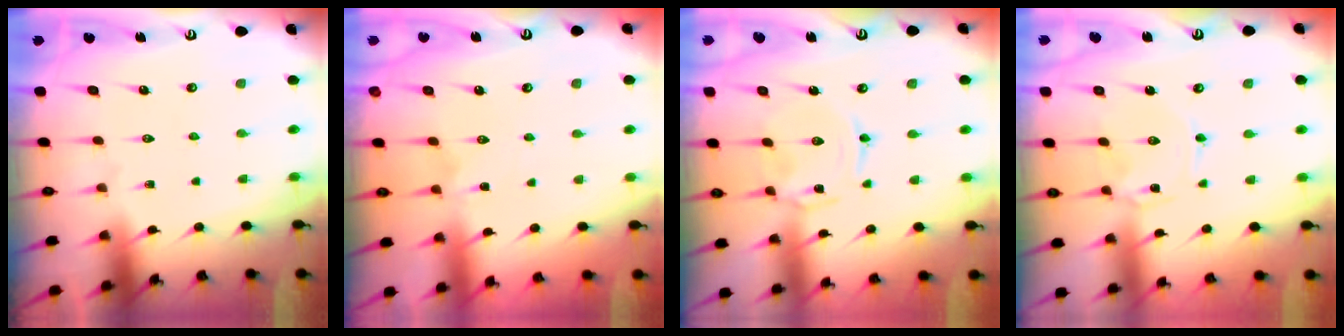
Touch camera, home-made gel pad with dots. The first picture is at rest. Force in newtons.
{"total": 1.0, "press": 1.0, "slide": 0.3}
{"total": 1.2, "press": 1.2, "slide": 0.2}
{"total": 1.3, "press": 1.2, "slide": 0.2}